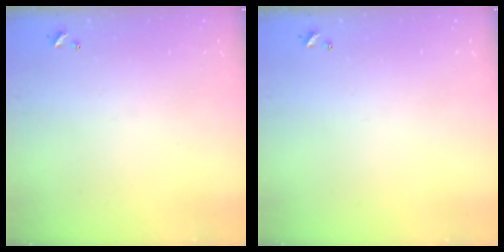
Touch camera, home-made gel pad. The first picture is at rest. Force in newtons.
{"total": 0.0}